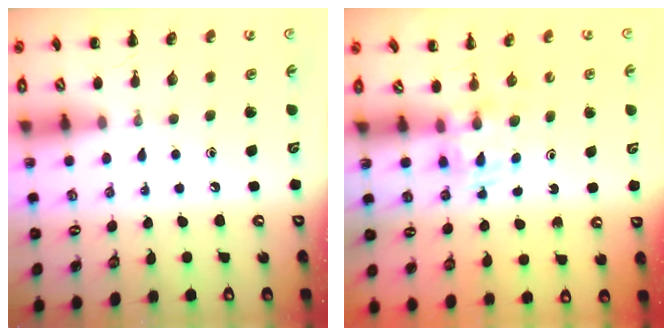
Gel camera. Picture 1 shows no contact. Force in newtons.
{"total": 2.4, "press": 2.2, "slide": 1.1}